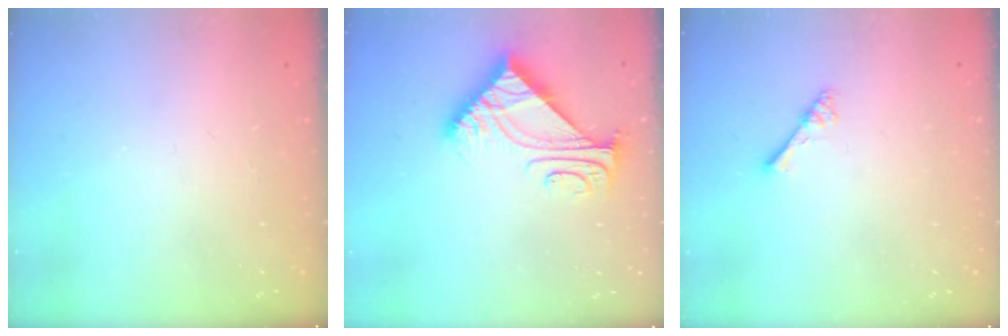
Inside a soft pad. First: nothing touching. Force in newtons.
{"total": 7.6, "press": 7.6, "slide": 0.6}
{"total": 2.8, "press": 2.8, "slide": 0.4}